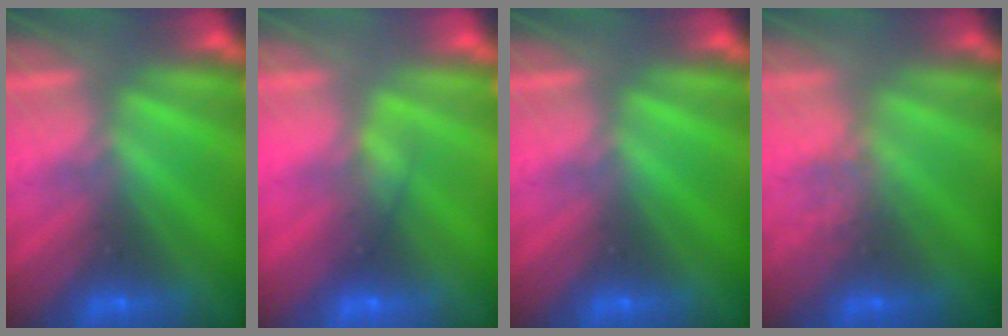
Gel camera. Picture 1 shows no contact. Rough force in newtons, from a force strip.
{"total": 3.0}
{"total": 0.0}
{"total": 2.4}